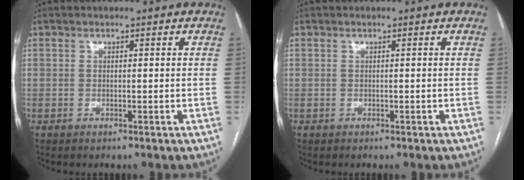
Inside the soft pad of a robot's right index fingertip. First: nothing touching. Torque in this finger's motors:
{"motor_torque": [0.00, 0.00, 0.01, 0.00]}